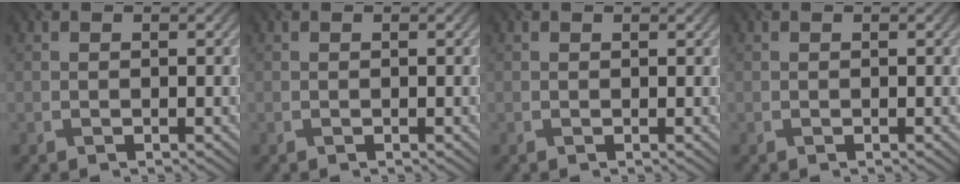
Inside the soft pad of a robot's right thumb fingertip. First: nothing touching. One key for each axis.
{"total": 0.0}
{"total": 0.0}
{"total": 0.0}